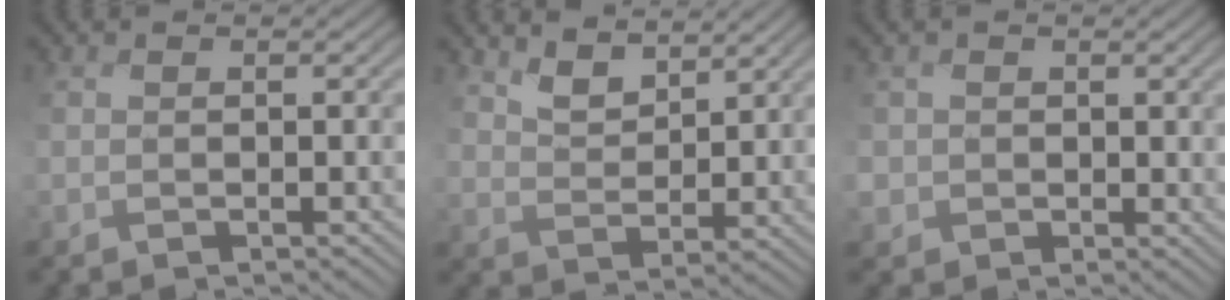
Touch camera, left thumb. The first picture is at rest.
{"total": 4.2, "force": [3.9, 0.5, 1.5], "torque": [-0.037, 0.002, 0.072]}
{"total": 1.6, "force": [0.4, 1.5, -0.4], "torque": [-0.001, -0.003, -0.003]}